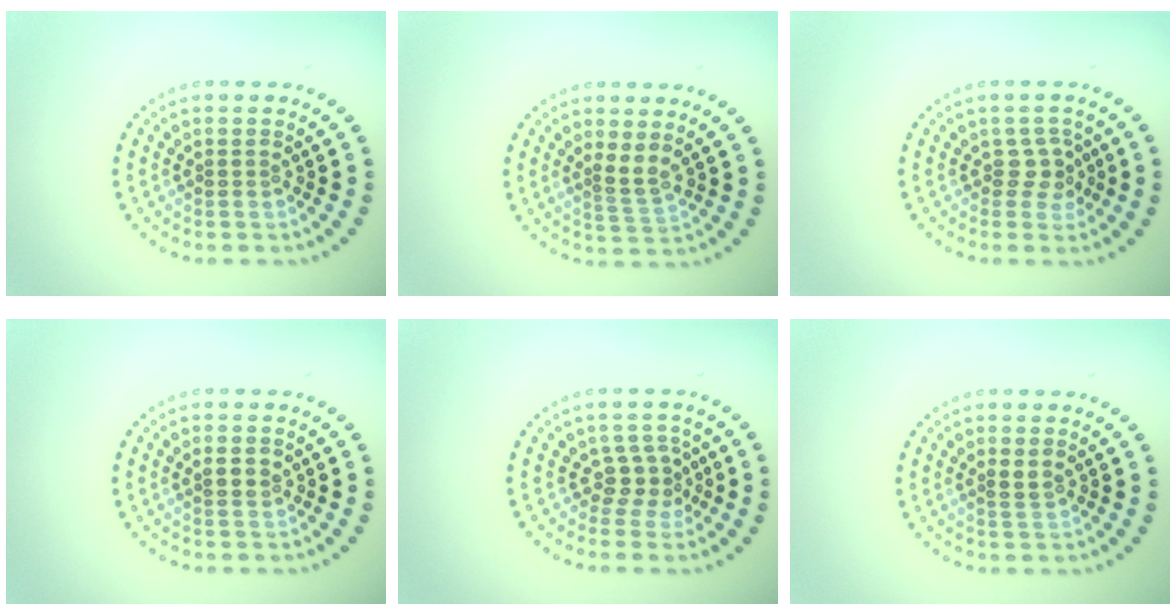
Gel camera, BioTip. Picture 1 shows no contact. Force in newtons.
{"total": 1.9, "press": 1.2, "slide": 1.4}
{"total": 1.8, "press": 1.4, "slide": 1.1}
{"total": 1.3, "press": 1.3, "slide": 0.3}
{"total": 2.1, "press": 1.6, "slide": 1.4}
{"total": 1.0, "press": 0.9, "slide": 0.4}